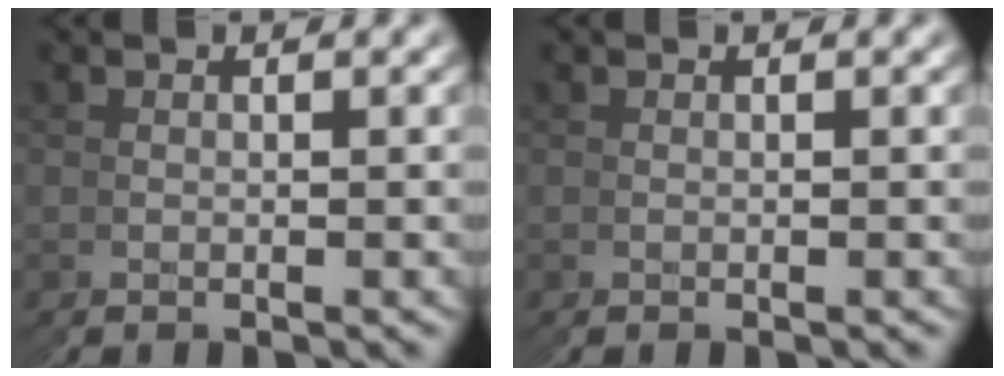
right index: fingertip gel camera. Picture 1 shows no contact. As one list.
[{"total": 0.0}]